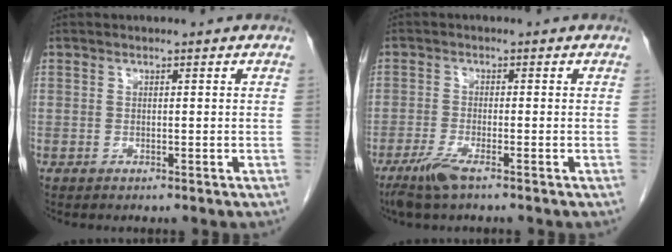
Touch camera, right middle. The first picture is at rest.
{"total": 3.8, "force": [-2.8, 0.3, 2.7], "torque": [-0.062, -0.009, -0.055]}